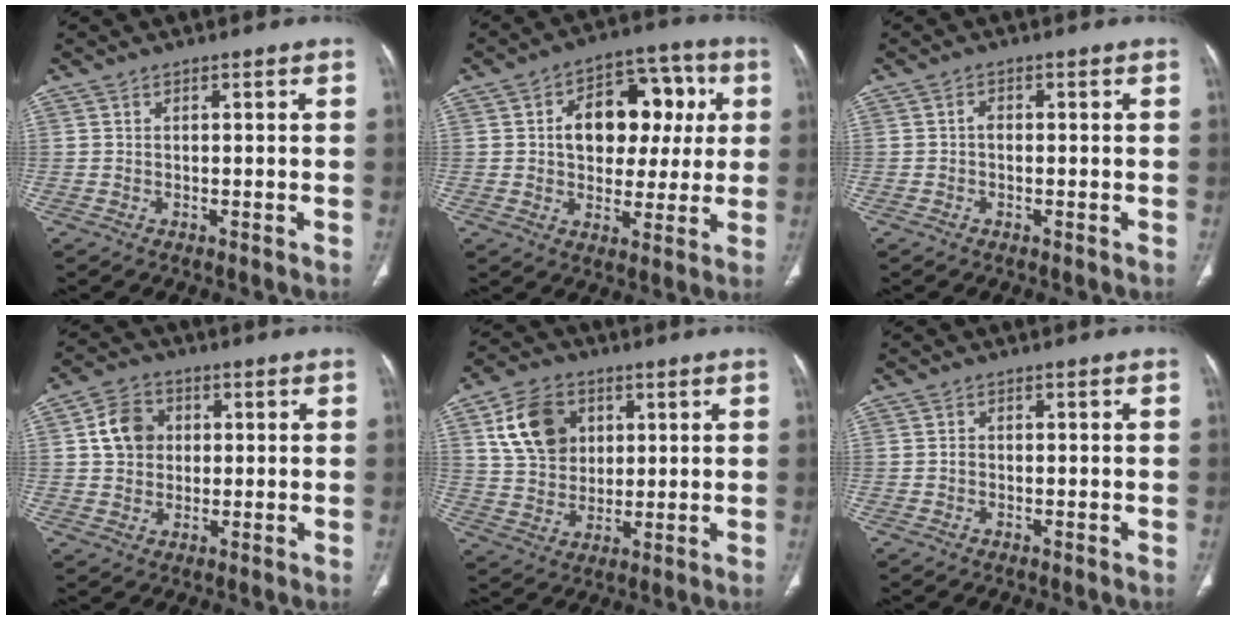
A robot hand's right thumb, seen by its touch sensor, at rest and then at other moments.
{"total": 15.4, "force": [2.6, 10.9, 10.7], "torque": [-0.097, 0.027, 0.038]}
{"total": 1.1, "force": [-0.2, 0.8, 0.7], "torque": [-0.008, 0.003, -0.008]}
{"total": 7.6, "force": [1.3, 6.3, 4.0], "torque": [-0.054, 0.005, 0.019]}
{"total": 12.2, "force": [4.2, 9.4, 6.6], "torque": [-0.095, -0.005, 0.079]}
{"total": 0.9, "force": [-0.2, 0.8, 0.4], "torque": [-0.001, 0.004, -0.004]}